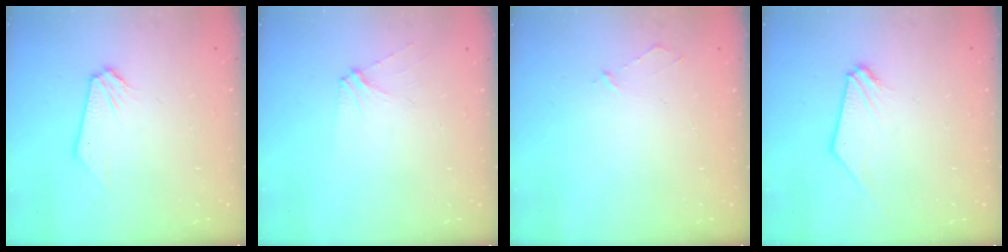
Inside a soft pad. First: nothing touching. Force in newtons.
{"total": 3.6, "press": 3.5, "slide": 0.5}
{"total": 3.0, "press": 3.0, "slide": 0.3}
{"total": 0.0}